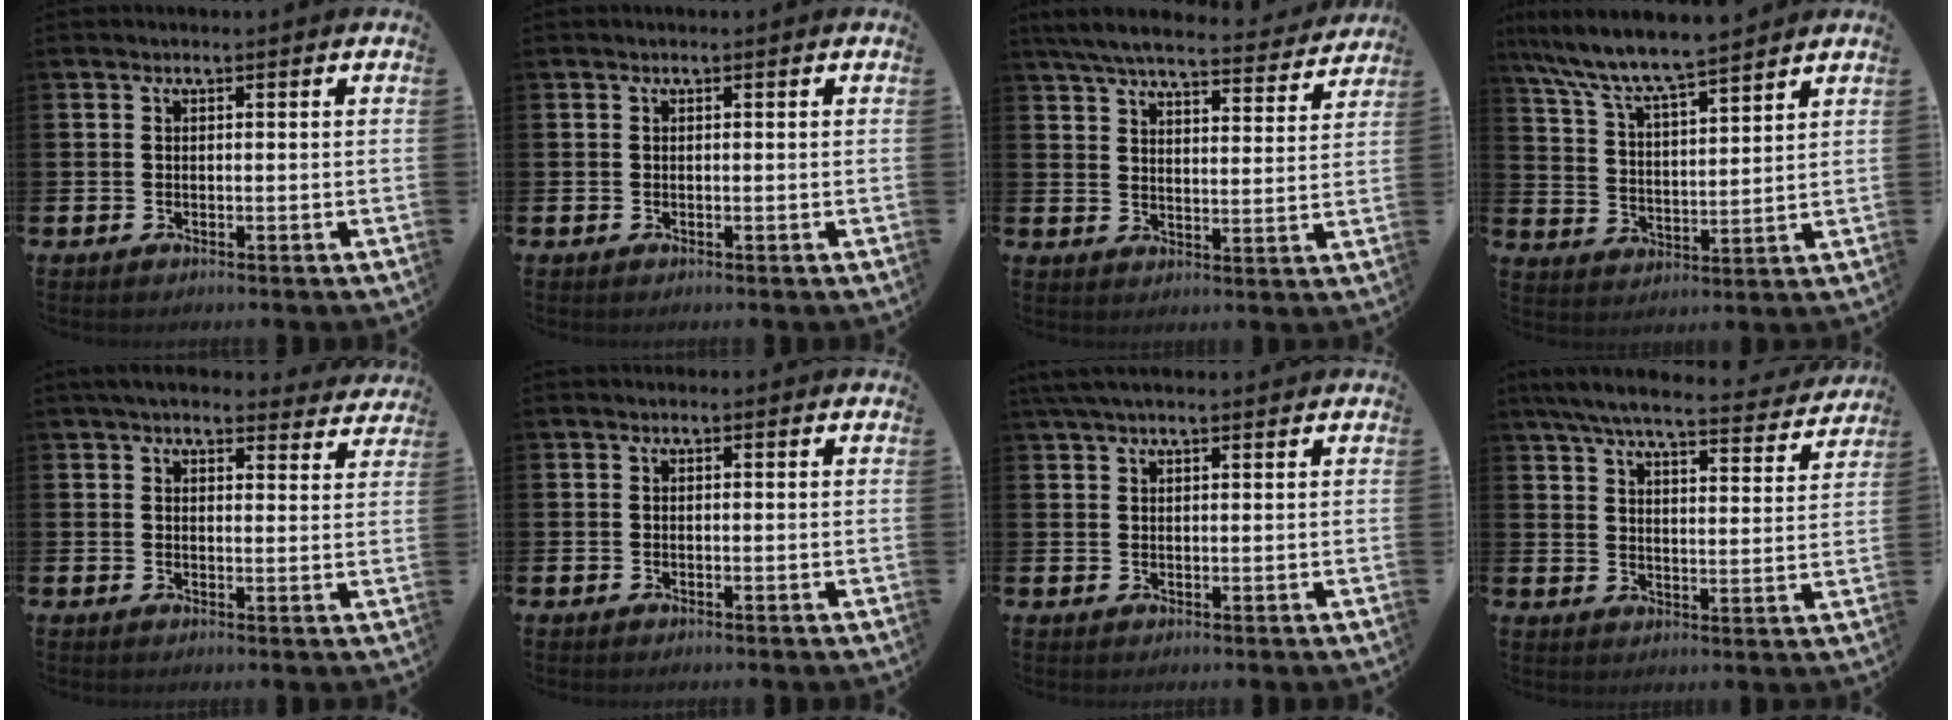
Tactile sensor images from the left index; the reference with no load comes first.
{"total": 0.0}
{"total": 6.8, "force": [6.3, 1.0, 2.4], "torque": [-0.061, -0.037, 0.108]}
{"total": 8.2, "force": [7.8, 0.6, 2.7], "torque": [-0.082, -0.049, 0.136]}
{"total": 4.6, "force": [4.3, 1.2, 1.2], "torque": [-0.028, -0.018, 0.077]}
{"total": 0.0}
{"total": 3.0, "force": [2.4, 0.7, 1.7], "torque": [-0.038, 0.000, 0.045]}
{"total": 7.1, "force": [6.3, 1.0, 2.9], "torque": [-0.063, -0.042, 0.105]}